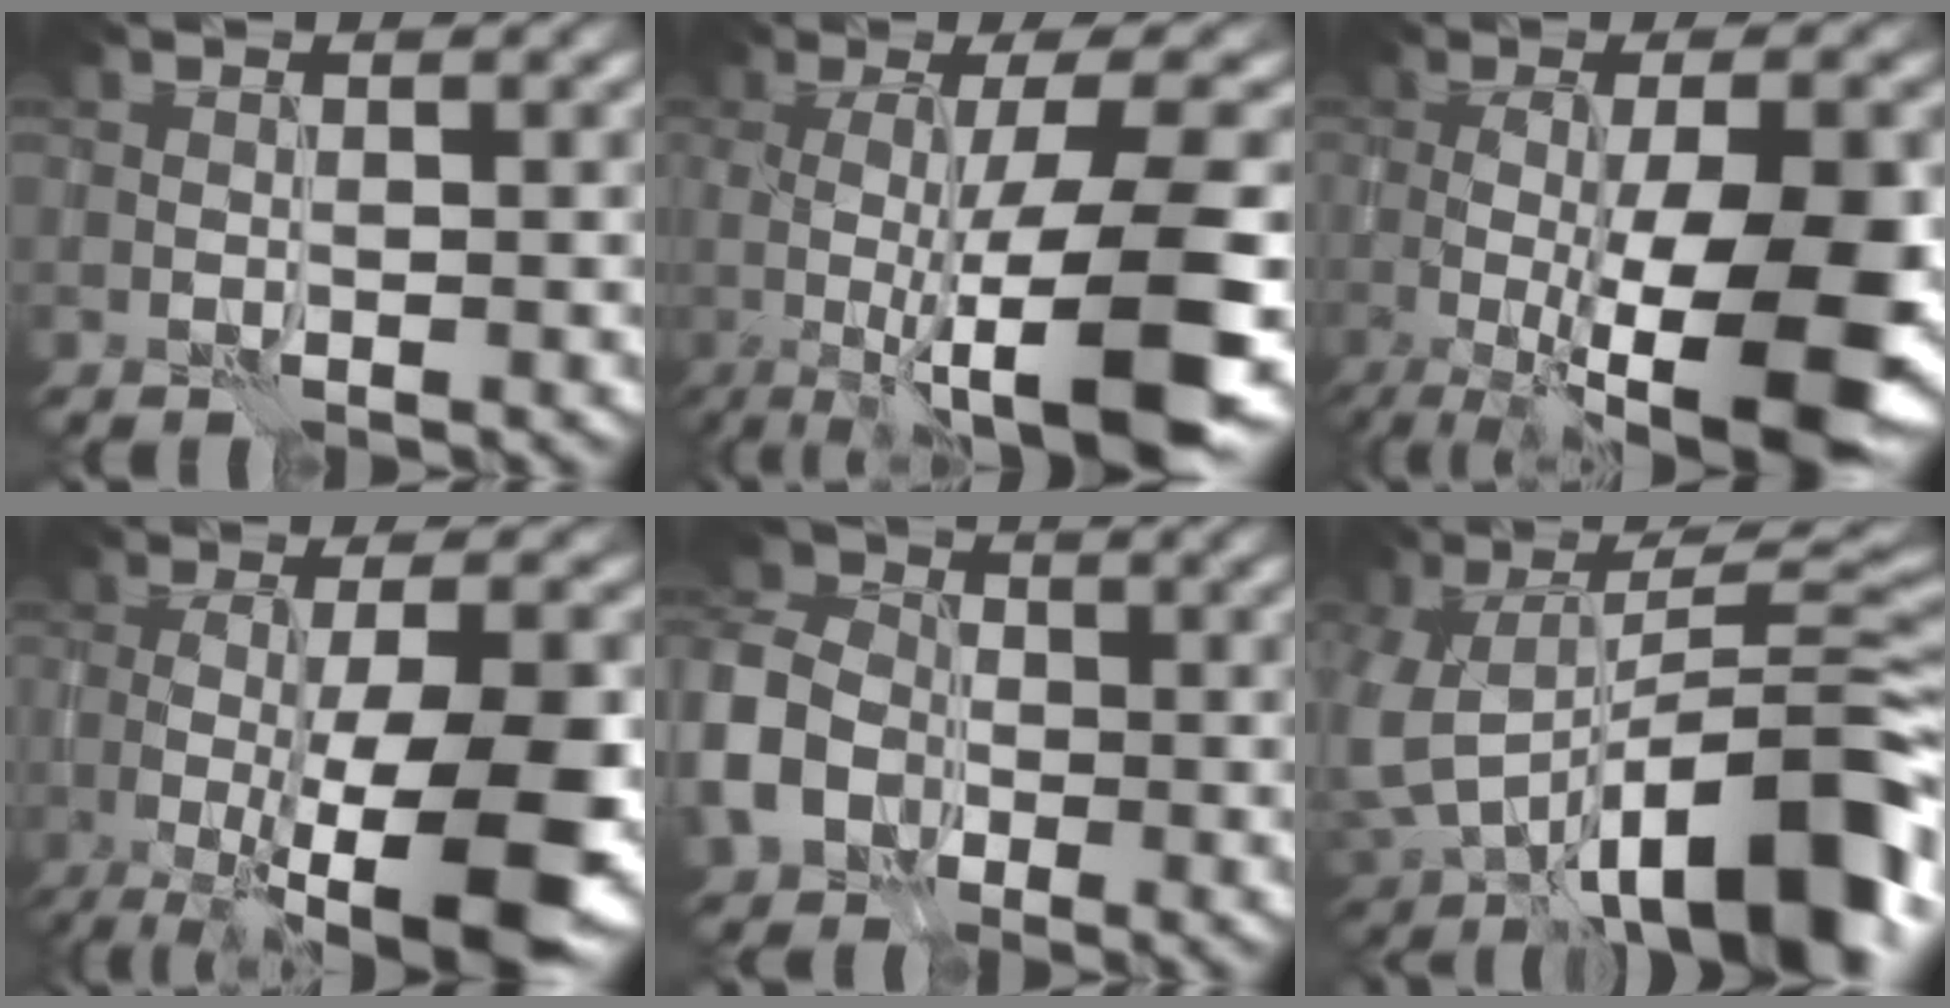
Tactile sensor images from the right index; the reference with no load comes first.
{"total": 13.2, "force": [-2.5, 3.1, 12.5], "torque": [-0.161, -0.009, -0.034]}
{"total": 13.2, "force": [-2.6, 3.4, 12.5], "torque": [-0.167, -0.009, -0.034]}
{"total": 12.5, "force": [-2.8, 3.3, 11.7], "torque": [-0.162, -0.013, -0.037]}
{"total": 7.8, "force": [-3.3, 5.9, 3.8], "torque": [-0.105, -0.010, -0.085]}
{"total": 12.4, "force": [-4.6, 5.2, 10.3], "torque": [-0.157, -0.003, -0.067]}